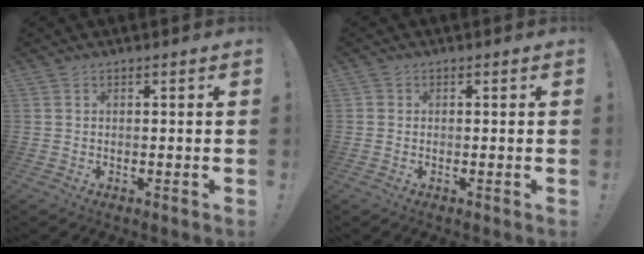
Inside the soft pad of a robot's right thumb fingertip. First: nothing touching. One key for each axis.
{"total": 0.7, "fx": 0.0, "fy": 0.7, "fz": 0.2, "tx": -0.003, "ty": 0.002, "tz": 0.001}